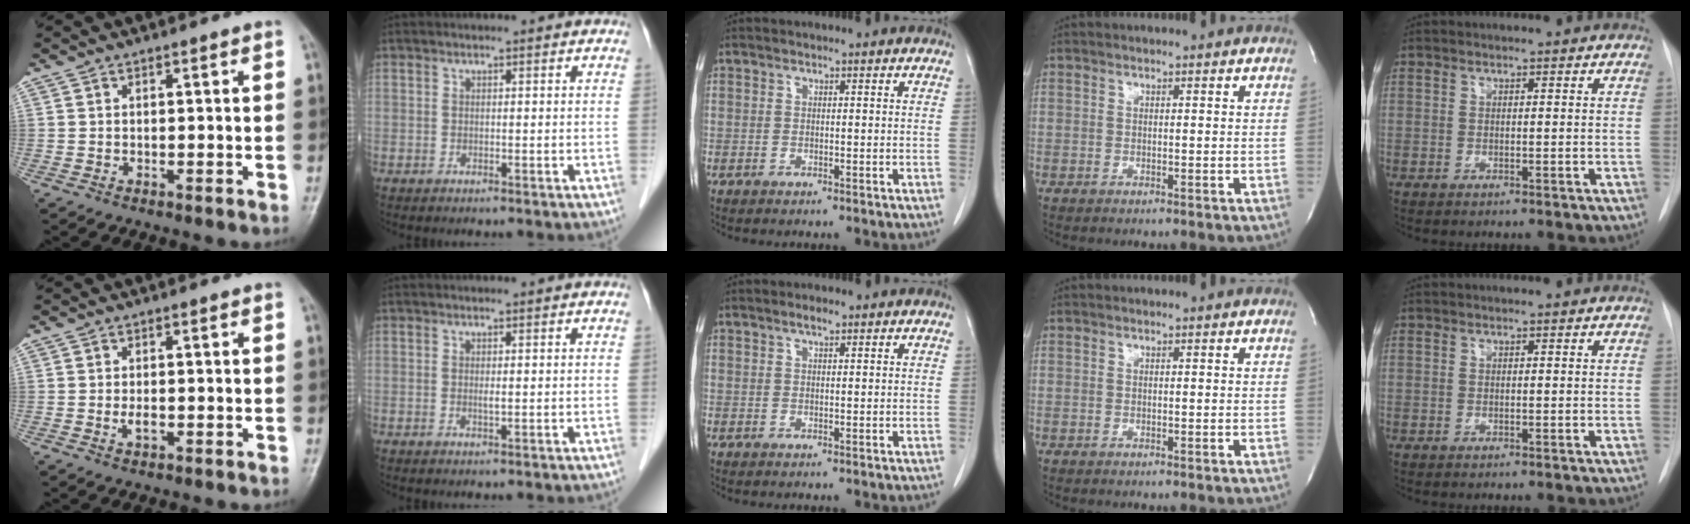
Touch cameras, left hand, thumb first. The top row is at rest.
{"thumb": {"total": 1.9, "force": [-0.4, 1.0, 1.6], "torque": [-0.027, 0.000, -0.006]}, "index": {"total": 0.7, "force": [0.2, 0.1, 0.7], "torque": [-0.017, -0.002, 0.003]}, "middle": {"total": 1.3, "force": [0.9, 0.3, 0.9], "torque": [-0.019, 0.002, 0.017]}}